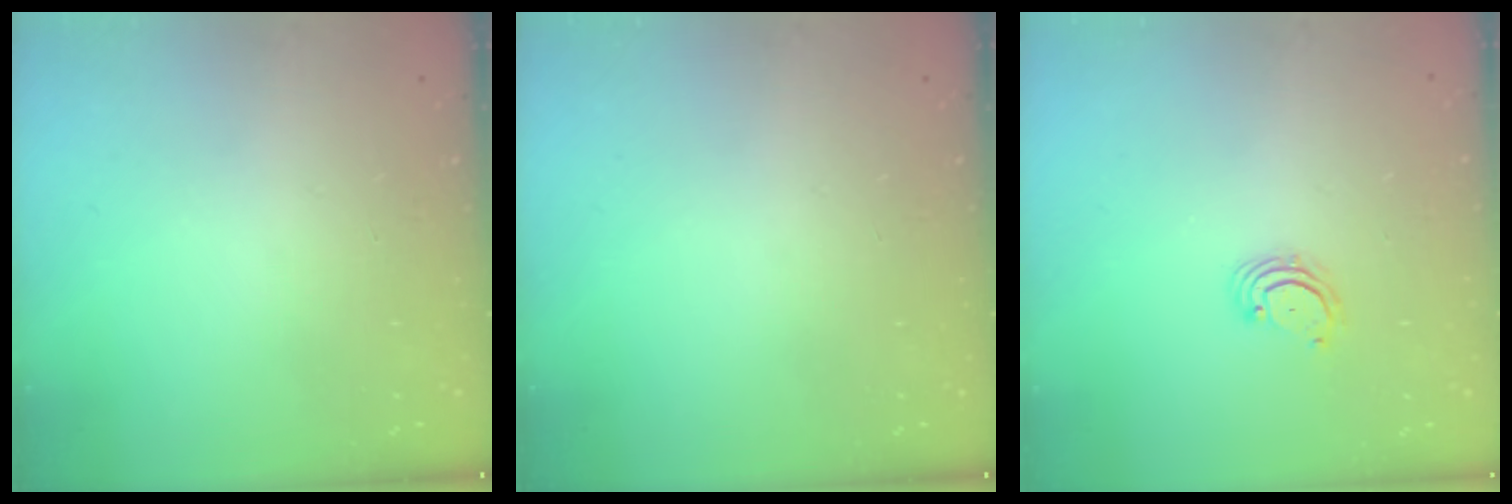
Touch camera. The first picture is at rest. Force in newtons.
{"total": 0.0}
{"total": 2.7, "press": 2.7, "slide": 0.3}